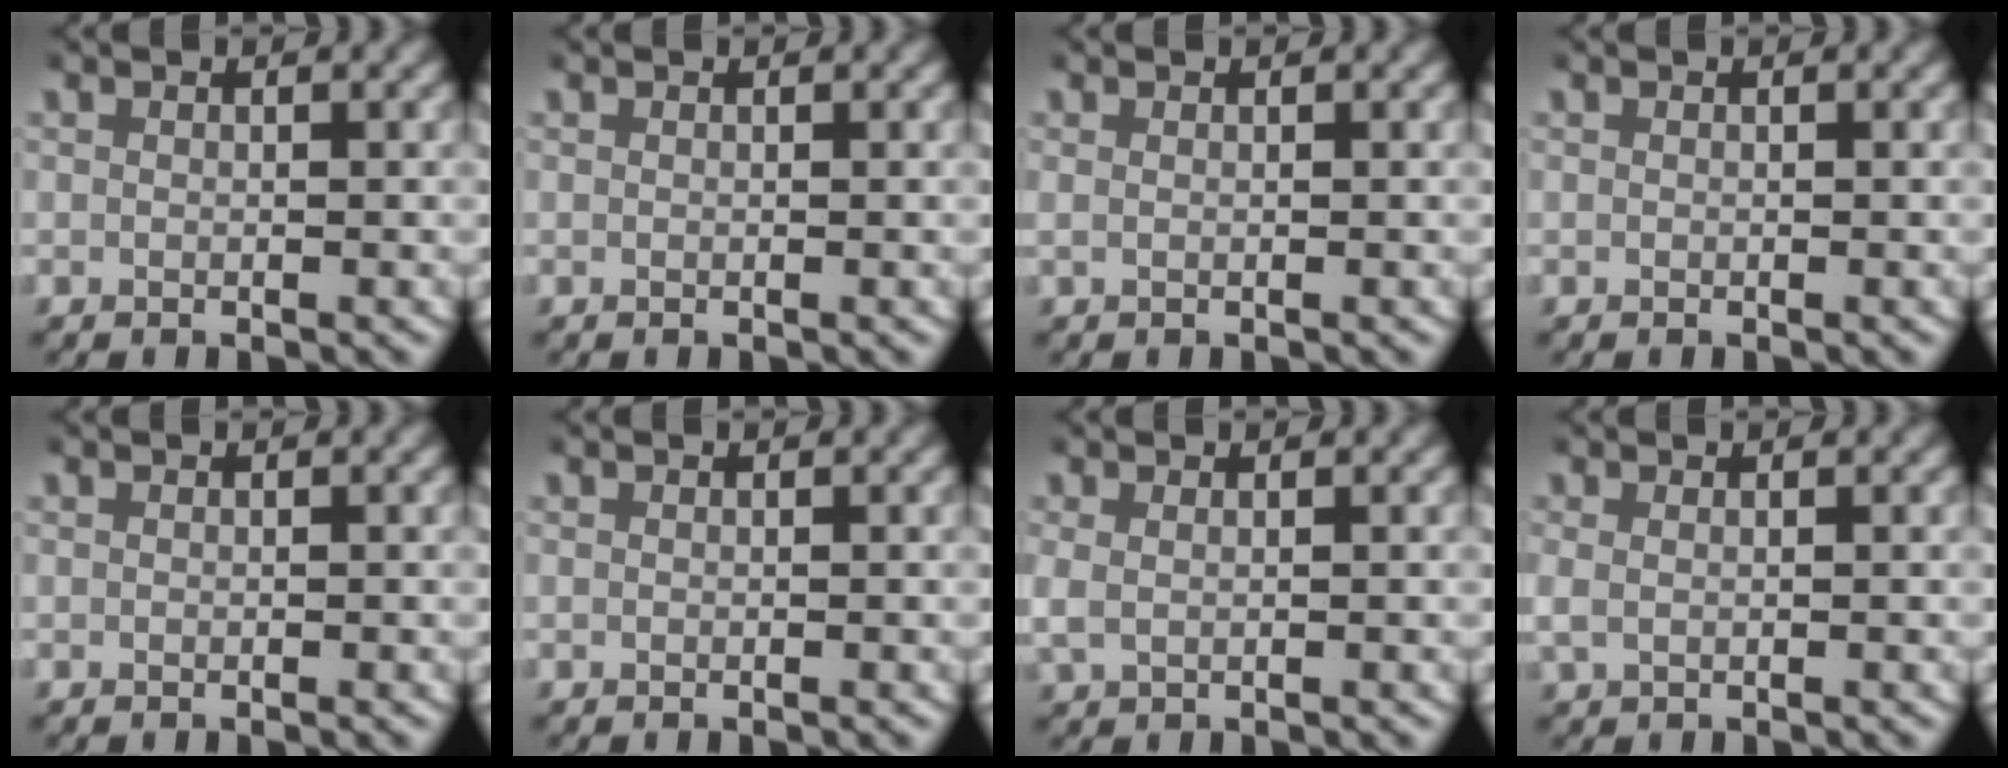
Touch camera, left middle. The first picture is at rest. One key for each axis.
{"total": 0.0}
{"total": 0.5, "fx": 0.2, "fy": 0.0, "fz": 0.5, "tx": -0.010, "ty": 0.000, "tz": 0.003}
{"total": 0.0}
{"total": 0.0}
{"total": 0.0}
{"total": 1.6, "fx": 0.3, "fy": 1.2, "fz": 1.1, "tx": -0.038, "ty": -0.004, "tz": 0.012}
{"total": 1.3, "fx": 0.2, "fy": 0.9, "fz": 0.9, "tx": -0.031, "ty": -0.004, "tz": 0.008}